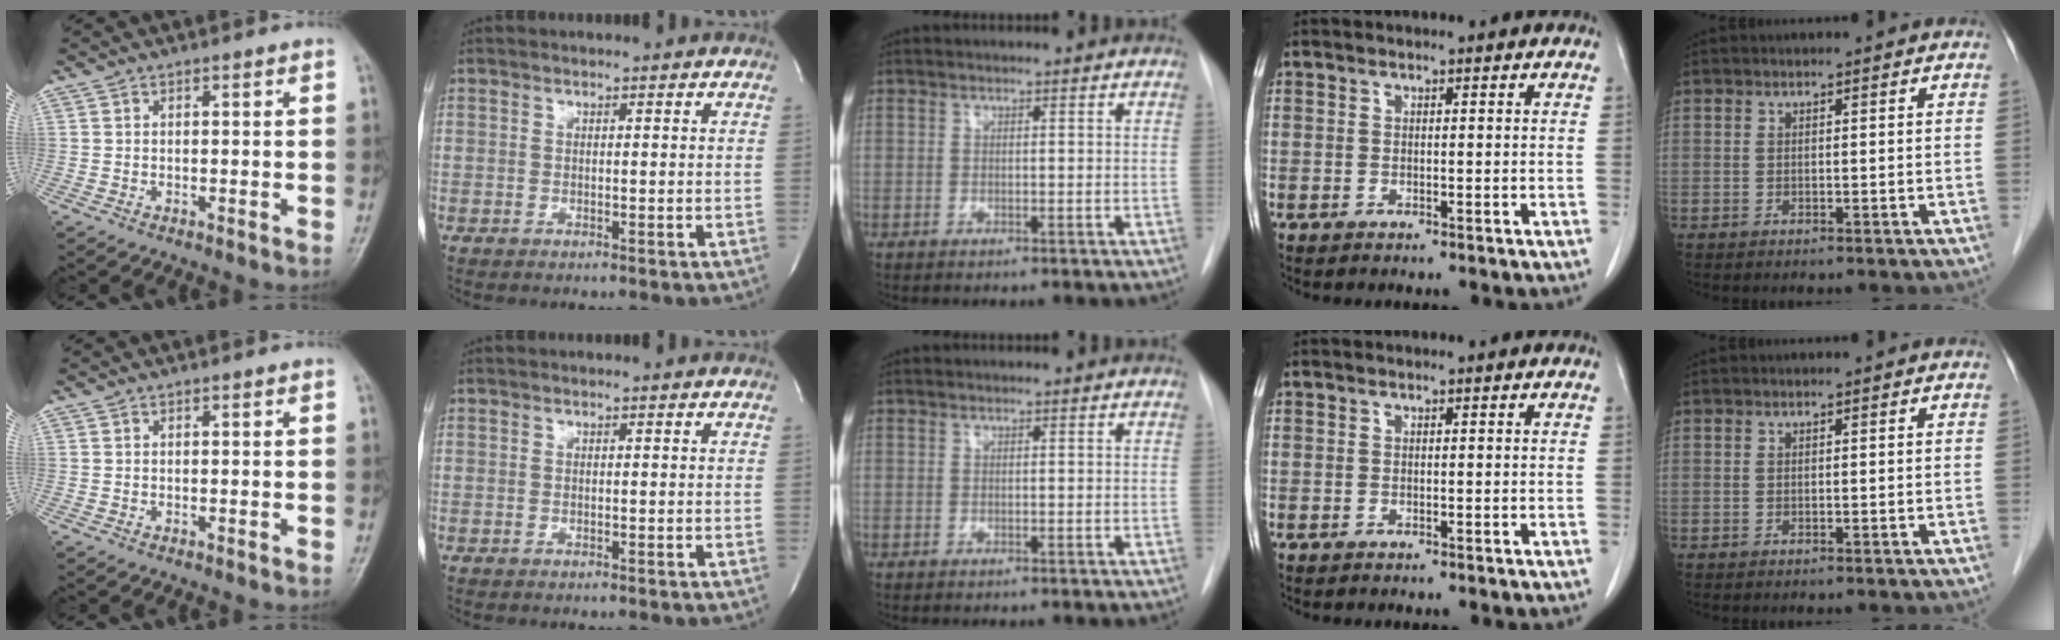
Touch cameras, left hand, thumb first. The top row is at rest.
{}